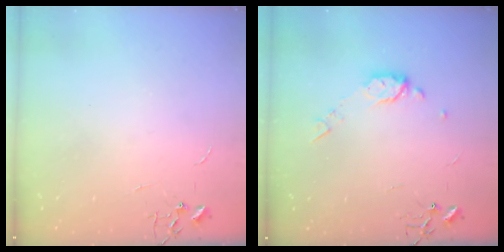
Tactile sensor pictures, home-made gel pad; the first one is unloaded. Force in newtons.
{"total": 8.4, "press": 8.3, "slide": 1.0}